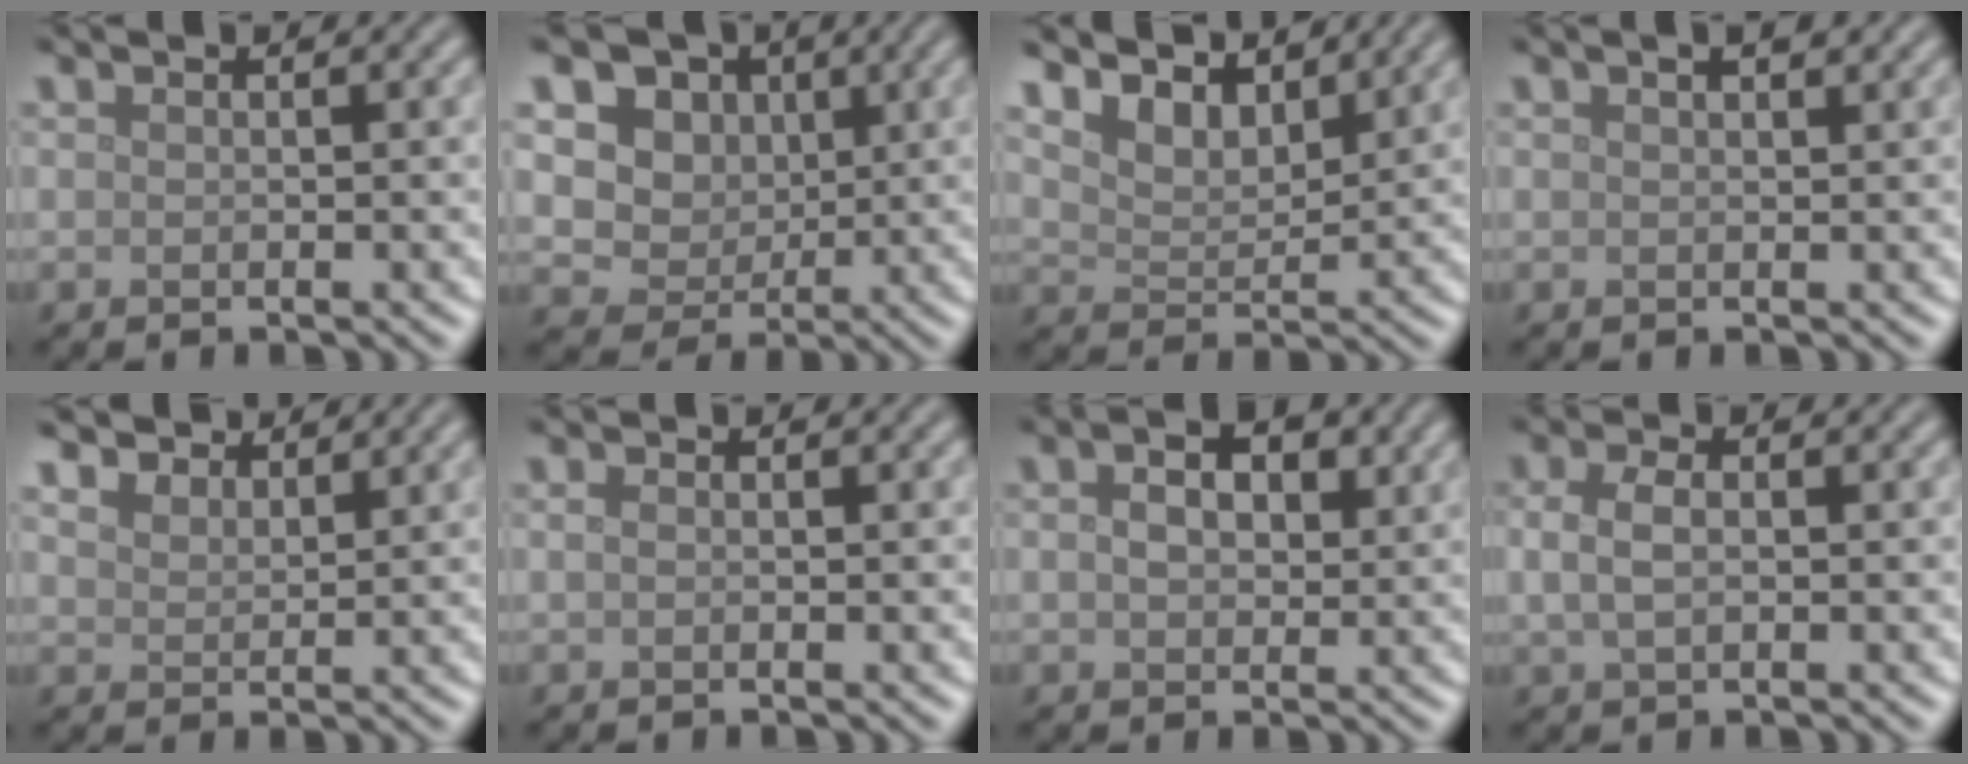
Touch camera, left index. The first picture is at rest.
{"total": 9.1, "force": [3.4, 7.3, 4.3], "torque": [-0.077, 0.012, 0.046]}
{"total": 6.3, "force": [5.3, 2.5, 2.5], "torque": [-0.072, -0.007, 0.089]}
{"total": 1.9, "force": [1.2, 0.6, 1.3], "torque": [-0.012, -0.002, 0.016]}
{"total": 4.3, "force": [3.9, 1.6, 1.0], "torque": [-0.035, -0.010, 0.074]}
{"total": 0.7, "force": [0.0, 0.5, 0.5], "torque": [-0.012, 0.001, 0.000]}
{"total": 3.4, "force": [0.9, 2.1, 2.5], "torque": [-0.043, 0.004, 0.014]}
{"total": 2.5, "force": [0.3, 1.4, 2.0], "torque": [-0.048, 0.003, 0.003]}